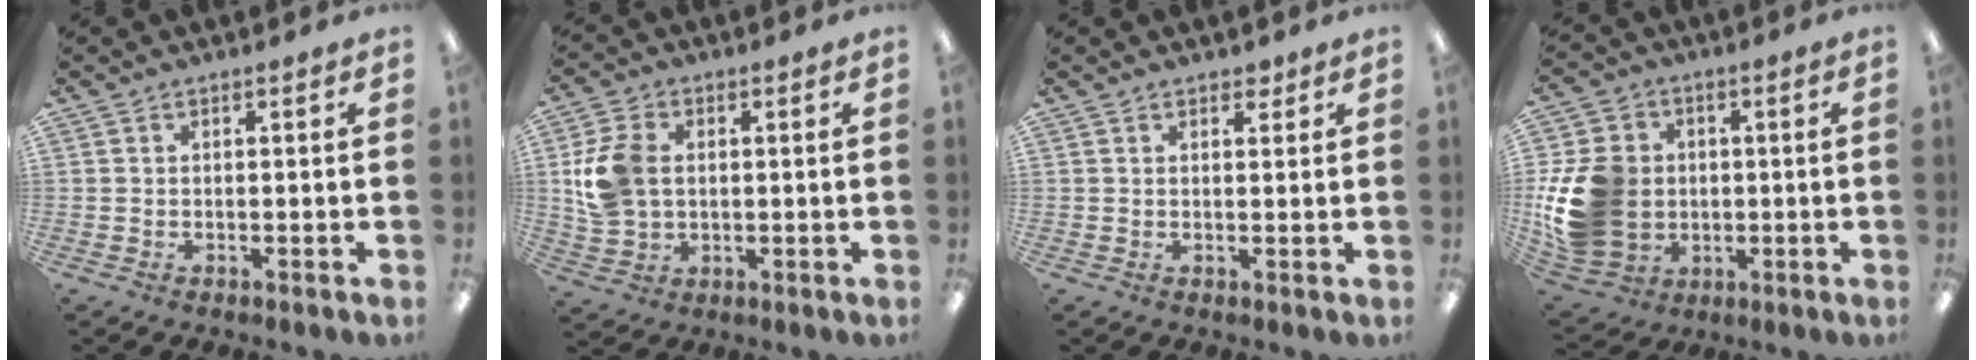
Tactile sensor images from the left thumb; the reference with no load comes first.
{"total": 10.2, "force": [1.3, 7.7, 6.5], "torque": [-0.151, 0.010, 0.024]}
{"total": 1.9, "force": [1.5, 1.0, 0.7], "torque": [0.000, -0.006, 0.024]}
{"total": 17.7, "force": [-0.9, 14.7, 9.8], "torque": [-0.211, 0.011, -0.010]}